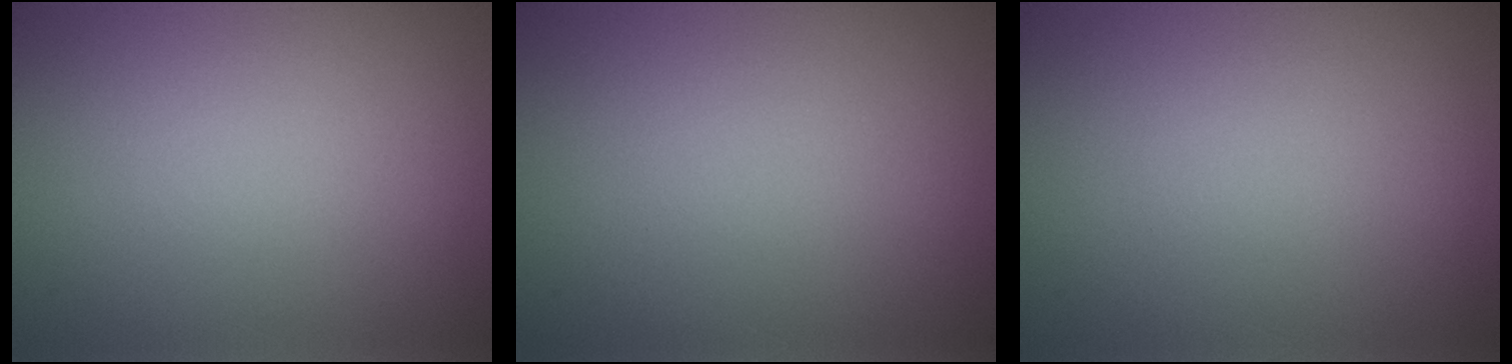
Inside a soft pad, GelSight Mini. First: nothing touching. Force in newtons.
{"total": 0.0}
{"total": 0.0}